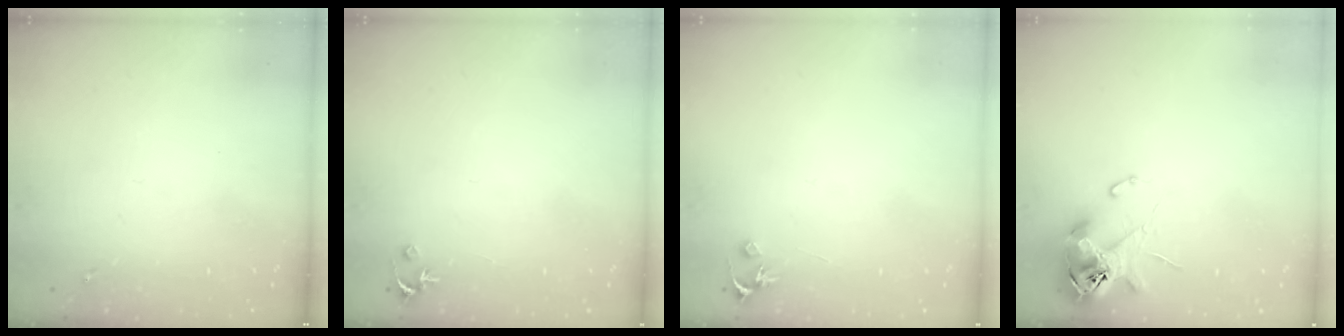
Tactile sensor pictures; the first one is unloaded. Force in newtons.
{"total": 2.5, "press": 2.5, "slide": 0.2}
{"total": 3.2, "press": 3.2, "slide": 0.3}
{"total": 11.8, "press": 11.6, "slide": 1.9}